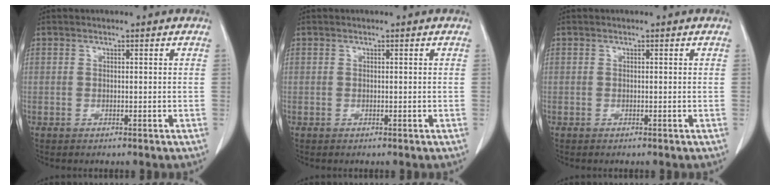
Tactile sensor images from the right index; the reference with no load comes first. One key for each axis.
{"total": 0.0}
{"total": 0.0}